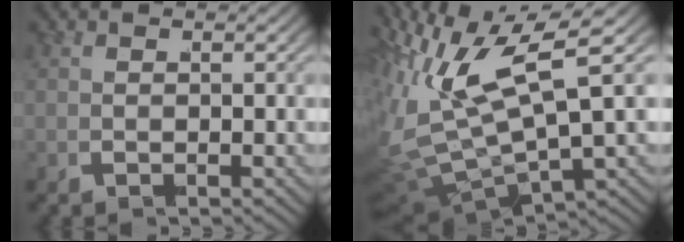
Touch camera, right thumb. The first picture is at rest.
{"total": 10.6, "force": [-0.9, 6.1, 8.6], "torque": [-0.186, -0.044, 0.006]}